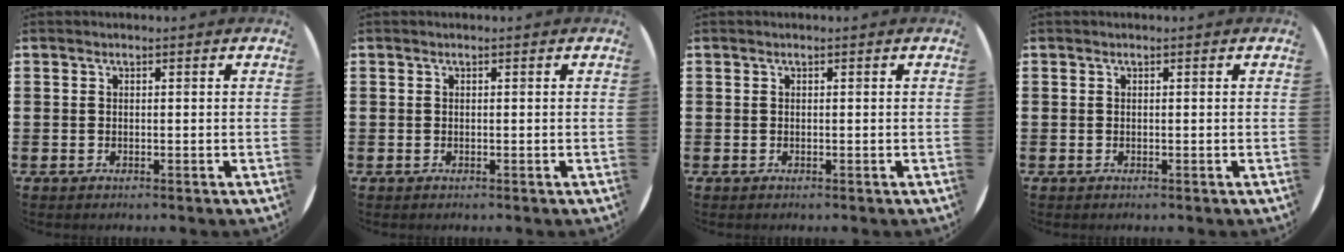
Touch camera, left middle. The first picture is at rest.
{"total": 0.0}
{"total": 0.0}
{"total": 0.0}